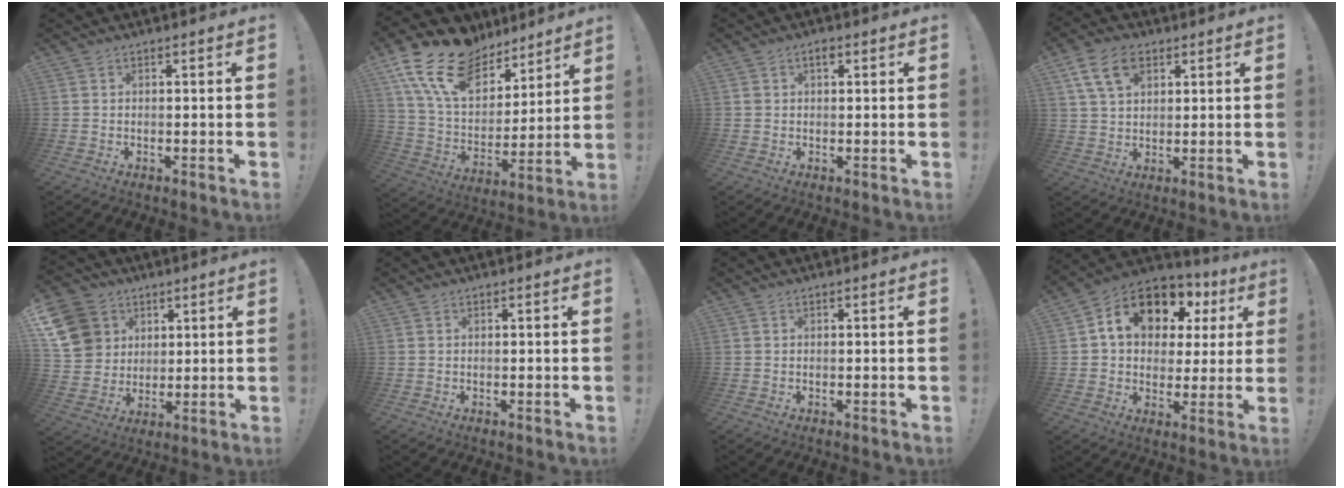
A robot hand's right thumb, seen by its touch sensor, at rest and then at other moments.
{"total": 19.7, "force": [12.0, 11.7, 10.4], "torque": [-0.196, -0.066, 0.228]}
{"total": 2.0, "force": [1.0, 1.3, 1.2], "torque": [-0.016, 0.002, 0.017]}
{"total": 10.8, "force": [5.2, 7.0, 6.4], "torque": [-0.113, -0.003, 0.103]}
{"total": 14.2, "force": [5.1, 12.1, 5.4], "torque": [-0.091, -0.020, 0.108]}
{"total": 0.0}
{"total": 0.0}
{"total": 14.9, "force": [7.3, 9.9, 8.4], "torque": [-0.140, -0.035, 0.134]}